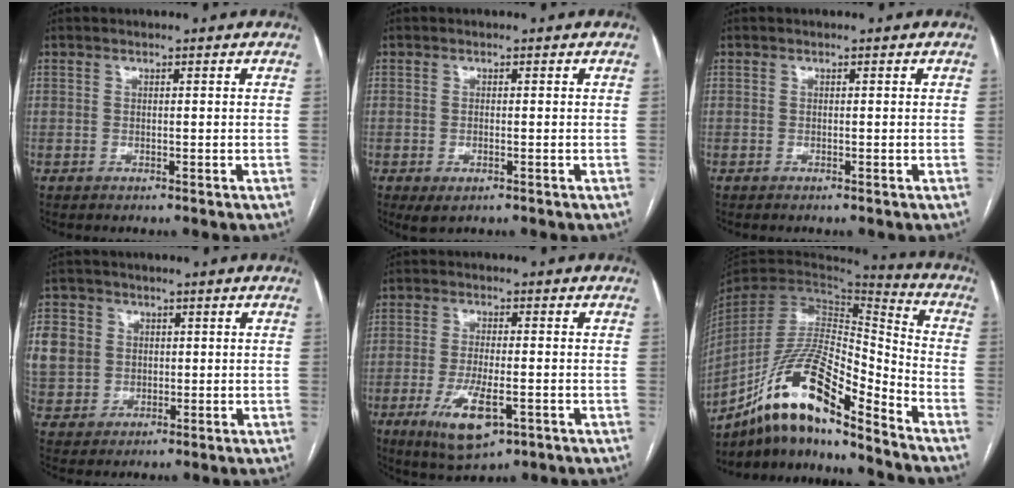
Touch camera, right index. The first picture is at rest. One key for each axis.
{"total": 2.4, "fx": -1.1, "fy": 1.0, "fz": 1.9, "tx": -0.036, "ty": -0.004, "tz": -0.010}
{"total": 0.0}
{"total": 13.2, "fx": 2.2, "fy": 12.1, "fz": 4.8, "tx": -0.154, "ty": 0.034, "tz": 0.062}
{"total": 8.7, "fx": -3.5, "fy": 2.7, "fz": 7.5, "tx": -0.148, "ty": -0.018, "tz": -0.050}
{"total": 17.8, "fx": -13.0, "fy": 2.6, "fz": 11.9, "tx": -0.231, "ty": 0.009, "tz": -0.236}